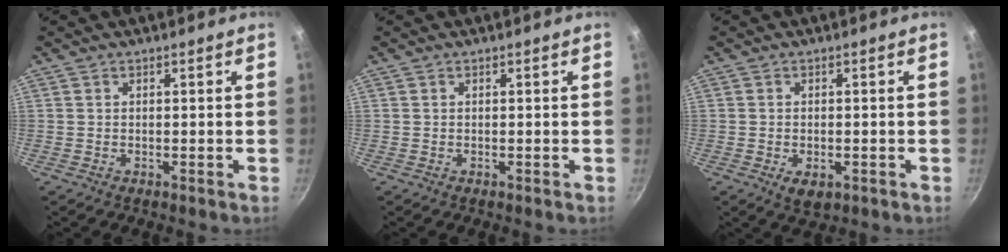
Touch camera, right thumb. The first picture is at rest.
{"total": 0.0}
{"total": 3.8, "force": [-1.3, 2.3, 2.8], "torque": [-0.039, -0.004, -0.014]}